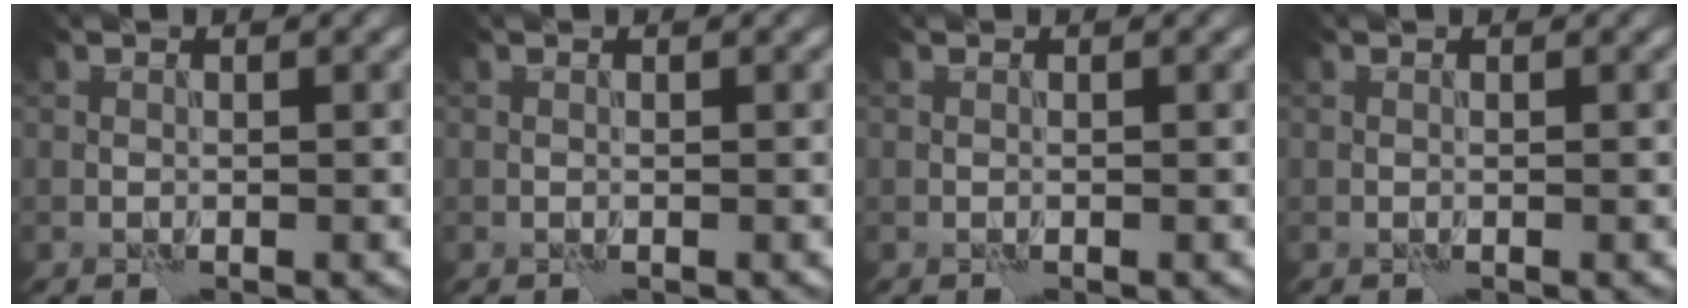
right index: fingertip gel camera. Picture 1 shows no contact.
{"total": 0.0}
{"total": 0.0}
{"total": 0.0}